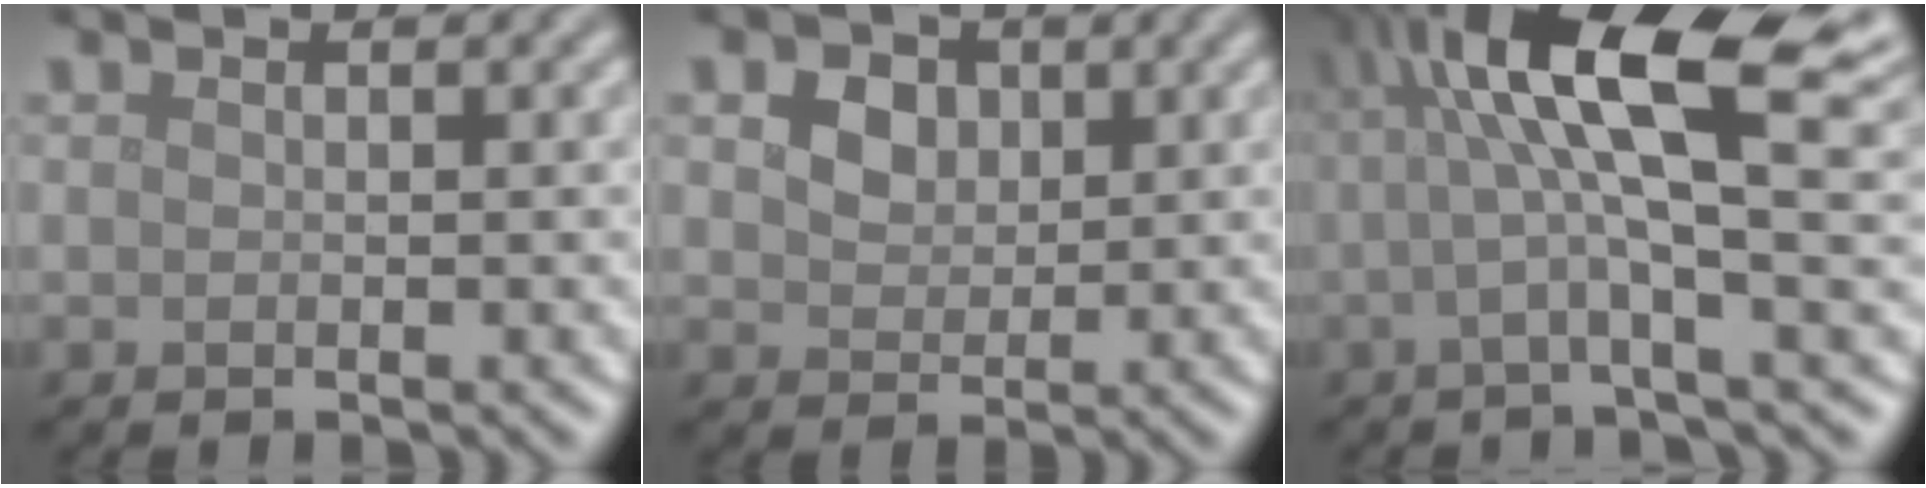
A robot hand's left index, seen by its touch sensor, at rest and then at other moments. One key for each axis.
{"total": 5.0, "fx": 2.4, "fy": 3.4, "fz": 2.8, "tx": -0.064, "ty": 0.012, "tz": 0.030}
{"total": 11.3, "fx": 3.0, "fy": 2.4, "fz": 10.6, "tx": -0.173, "ty": 0.018, "tz": 0.054}